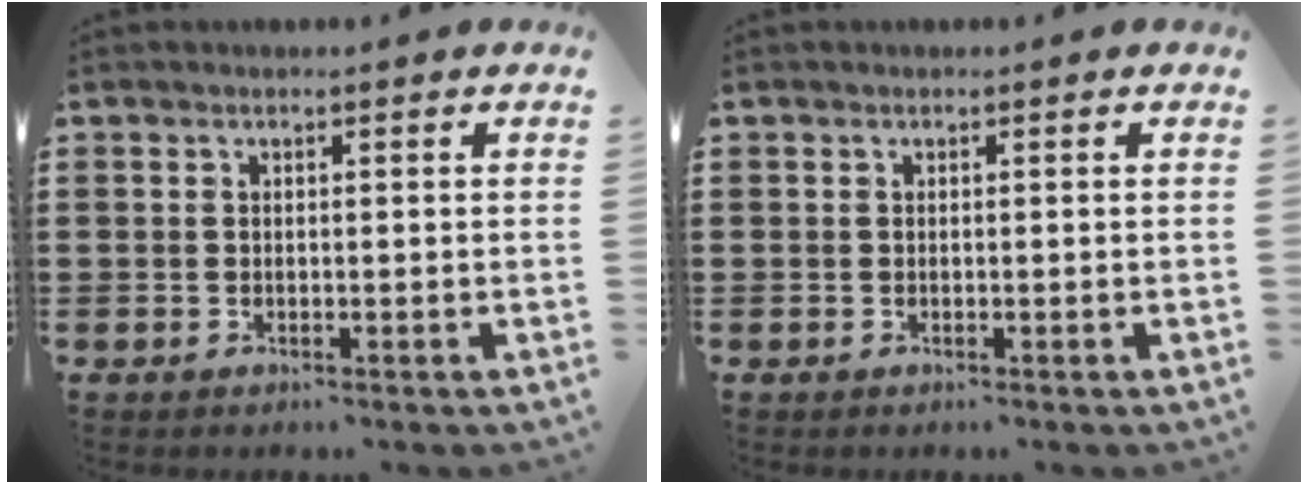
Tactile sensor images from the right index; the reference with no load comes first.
{"total": 0.0}